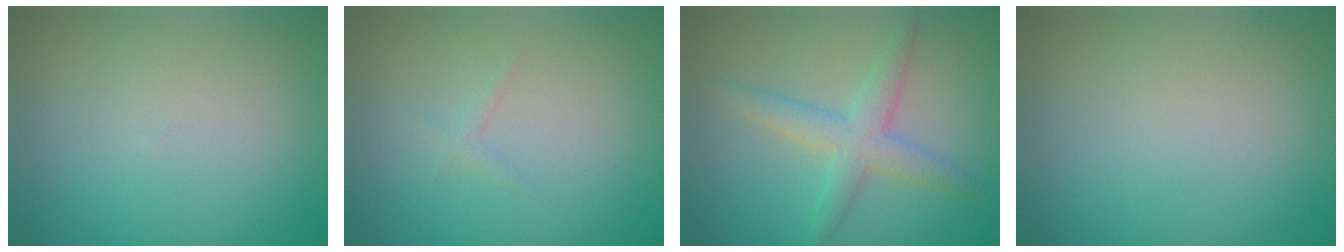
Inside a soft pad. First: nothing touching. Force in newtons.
{"total": 0.6, "press": 0.6, "slide": 0.0}
{"total": 3.6, "press": 3.6, "slide": 0.1}
{"total": 0.0}